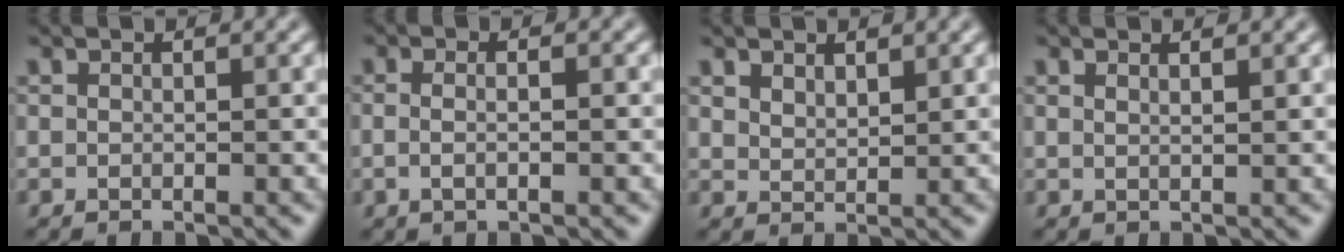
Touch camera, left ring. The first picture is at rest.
{"total": 2.6, "force": [0.2, 1.2, 2.2], "torque": [-0.015, -0.005, -0.016]}
{"total": 1.7, "force": [1.3, 0.8, 0.7], "torque": [-0.018, -0.003, 0.029]}
{"total": 1.6, "force": [1.1, 0.6, 1.0], "torque": [-0.002, 0.002, 0.002]}